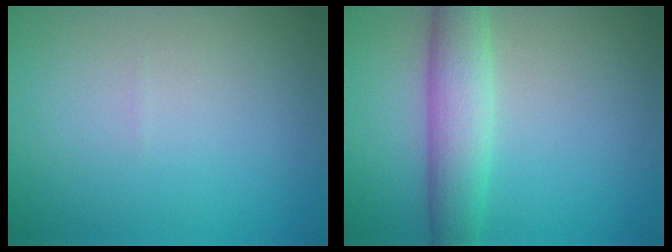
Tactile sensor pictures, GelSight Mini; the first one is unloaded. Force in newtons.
{"total": 4.8, "press": 4.8, "slide": 0.1}